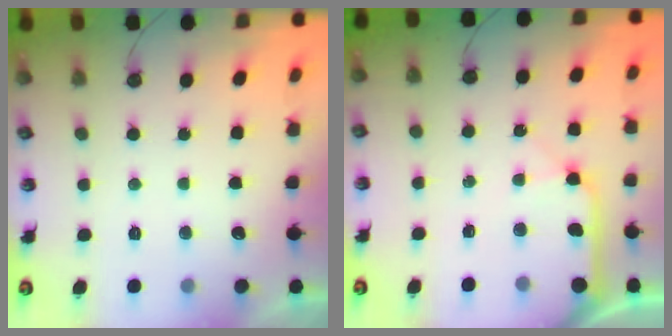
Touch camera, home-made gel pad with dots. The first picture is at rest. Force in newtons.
{"total": 10.6, "press": 10.5, "slide": 1.5}